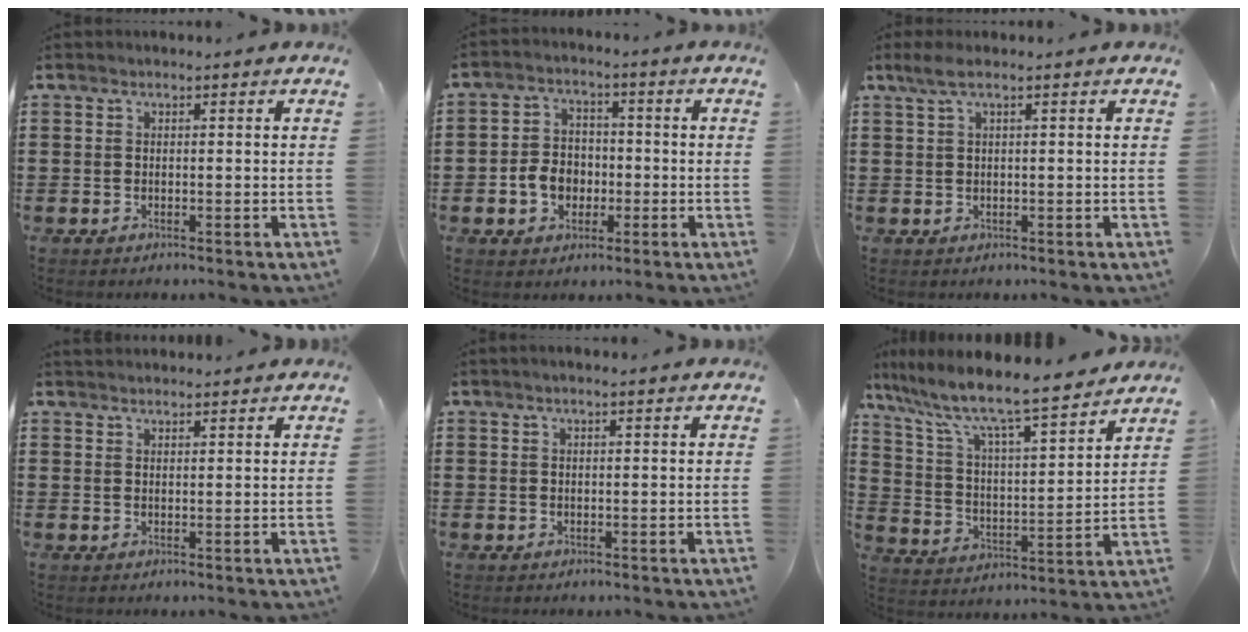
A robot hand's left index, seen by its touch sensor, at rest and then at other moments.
{"total": 5.8, "force": [-1.5, 4.7, 3.1], "torque": [-0.070, 0.002, -0.035]}
{"total": 1.8, "force": [0.5, 0.1, 1.7], "torque": [-0.041, -0.003, 0.006]}
{"total": 1.5, "force": [1.5, 0.1, 0.1], "torque": [-0.005, 0.001, 0.030]}
{"total": 1.0, "force": [0.6, 0.0, 0.8], "torque": [-0.014, 0.002, 0.010]}
{"total": 9.0, "force": [7.7, 0.7, 4.5], "torque": [-0.120, -0.055, 0.125]}